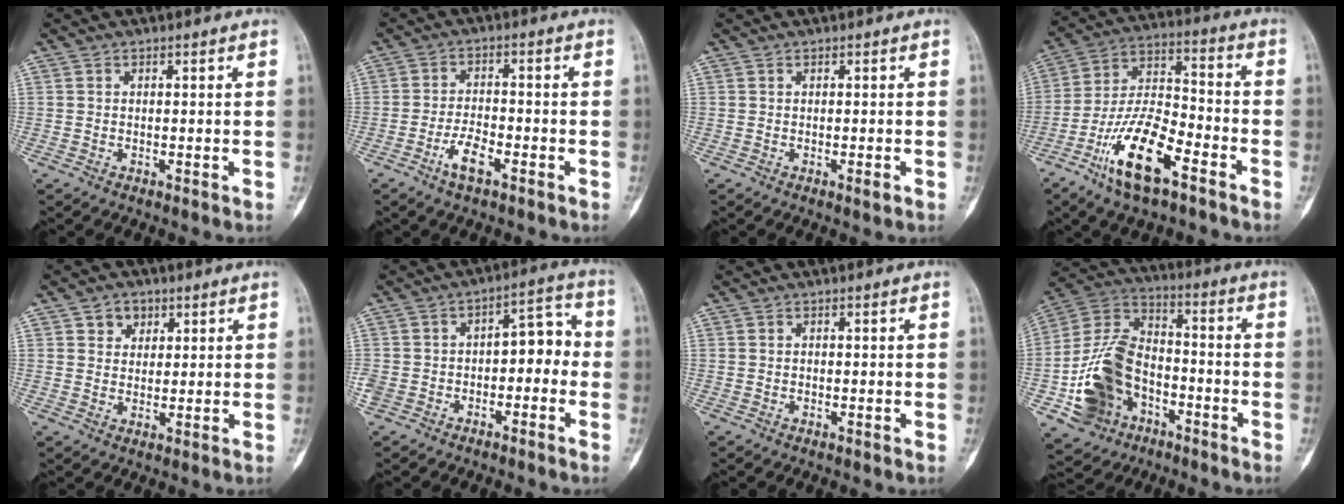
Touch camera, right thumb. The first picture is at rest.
{"total": 5.2, "force": [-2.9, 1.9, 3.9], "torque": [-0.072, 0.016, -0.054]}
{"total": 0.8, "force": [-0.3, 0.1, 0.7], "torque": [-0.013, -0.003, -0.003]}
{"total": 15.7, "force": [-8.7, 5.6, 11.9], "torque": [-0.222, 0.058, -0.162]}
{"total": 4.2, "force": [2.1, 3.4, 1.4], "torque": [0.001, -0.008, 0.032]}
{"total": 10.0, "force": [-2.4, 6.7, 7.0], "torque": [-0.088, 0.047, -0.044]}
{"total": 0.0}
{"total": 17.3, "force": [-5.7, 12.7, 10.3], "torque": [-0.178, 0.048, -0.102]}